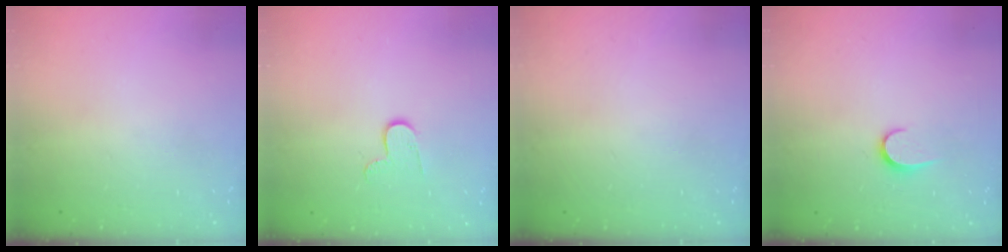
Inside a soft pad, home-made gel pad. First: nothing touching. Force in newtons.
{"total": 7.0, "press": 7.0, "slide": 0.6}
{"total": 0.0}
{"total": 5.0, "press": 5.0, "slide": 0.5}